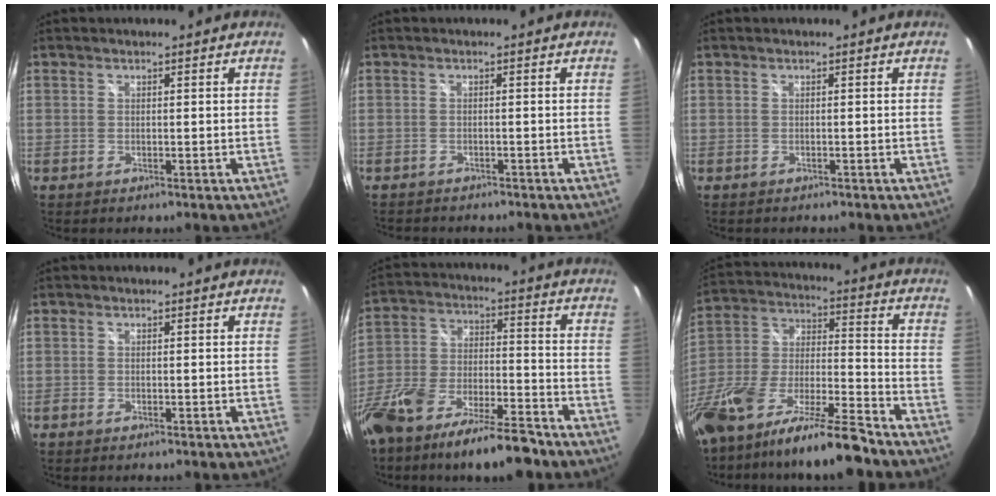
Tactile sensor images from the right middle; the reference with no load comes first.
{"total": 3.4, "force": [-3.2, 0.8, 0.9], "torque": [-0.023, -0.013, -0.047]}
{"total": 0.8, "force": [-0.7, 0.3, 0.1], "torque": [-0.005, -0.002, -0.010]}
{"total": 0.0}
{"total": 17.5, "force": [-12.0, 5.8, 11.3], "torque": [-0.230, -0.021, -0.205]}
{"total": 19.7, "force": [-14.3, 3.4, 13.0], "torque": [-0.251, -0.029, -0.257]}